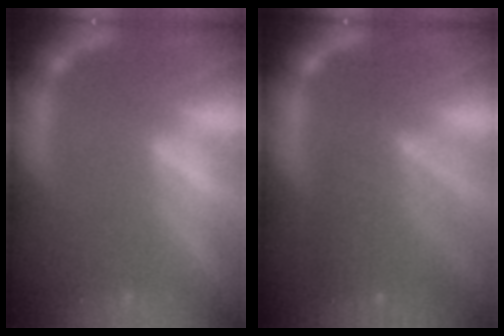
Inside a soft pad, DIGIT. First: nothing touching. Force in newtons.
{"total": 6.5}